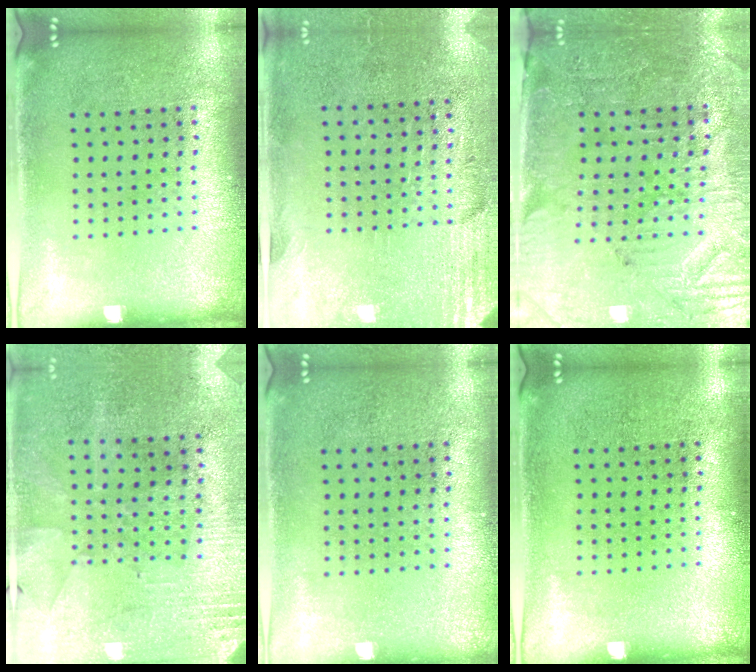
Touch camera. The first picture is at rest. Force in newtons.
{"total": 2.8, "press": 2.5, "slide": 1.4}
{"total": 3.7, "press": 3.3, "slide": 1.6}
{"total": 2.8, "press": 2.5, "slide": 1.1}
{"total": 0.0}
{"total": 0.0}